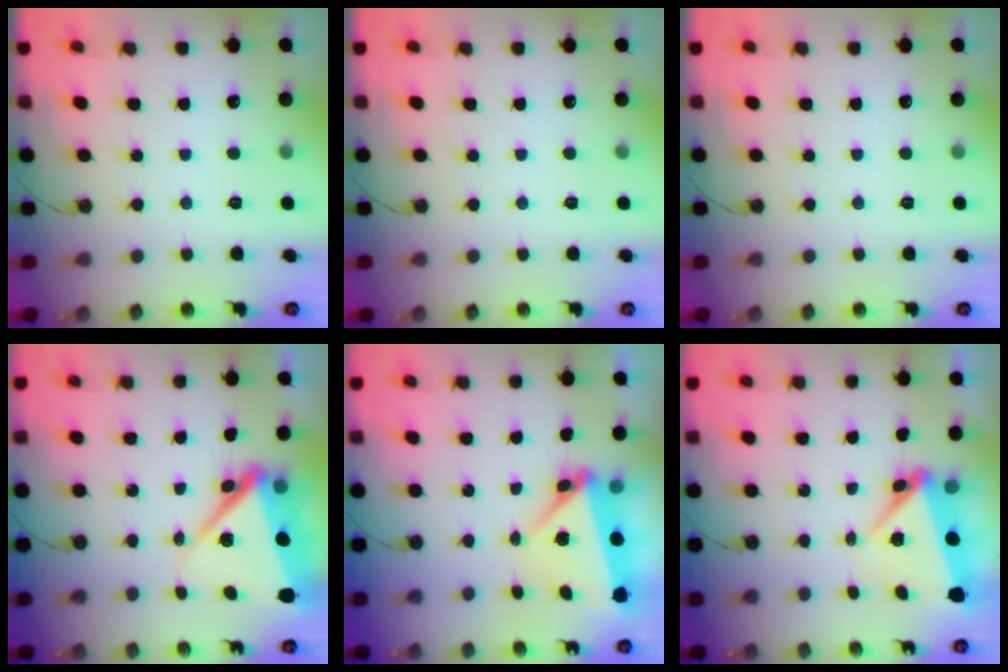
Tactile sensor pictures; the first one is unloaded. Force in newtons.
{"total": 0.0}
{"total": 0.0}
{"total": 10.4, "press": 10.2, "slide": 1.7}
{"total": 8.0, "press": 7.9, "slide": 1.0}
{"total": 5.8, "press": 5.4, "slide": 2.1}